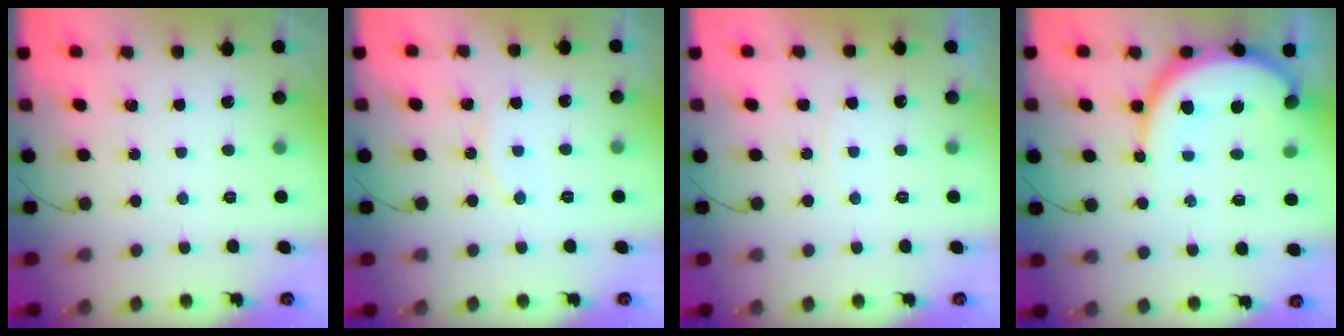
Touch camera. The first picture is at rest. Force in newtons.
{"total": 6.2, "press": 6.2, "slide": 0.5}
{"total": 4.2, "press": 3.9, "slide": 1.6}
{"total": 12.4, "press": 12.4, "slide": 1.2}